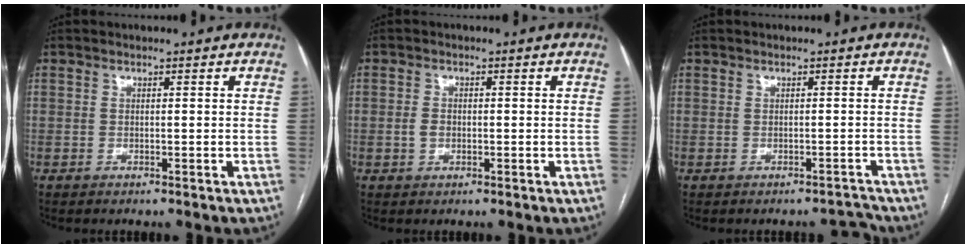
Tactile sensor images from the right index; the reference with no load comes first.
{"total": 2.0, "force": [-0.2, 1.5, 1.3], "torque": [-0.024, 0.004, -0.003]}
{"total": 1.2, "force": [-1.1, 0.4, -0.1], "torque": [0.009, 0.005, -0.007]}